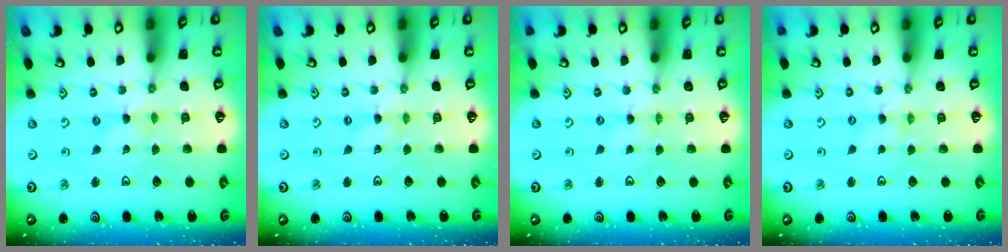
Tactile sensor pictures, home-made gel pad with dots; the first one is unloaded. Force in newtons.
{"total": 0.0}
{"total": 0.0}
{"total": 0.8, "press": 0.8, "slide": 0.1}